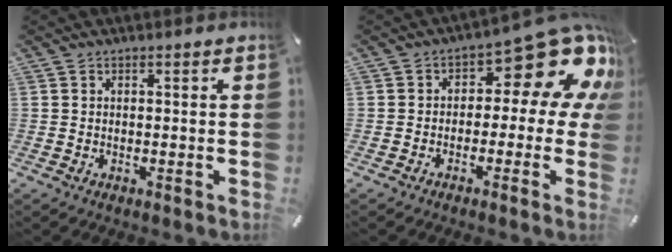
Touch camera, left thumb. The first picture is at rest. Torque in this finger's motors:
{"motor_torque": [0.57, 0.51, 0.71, 0.37, 0.04]}